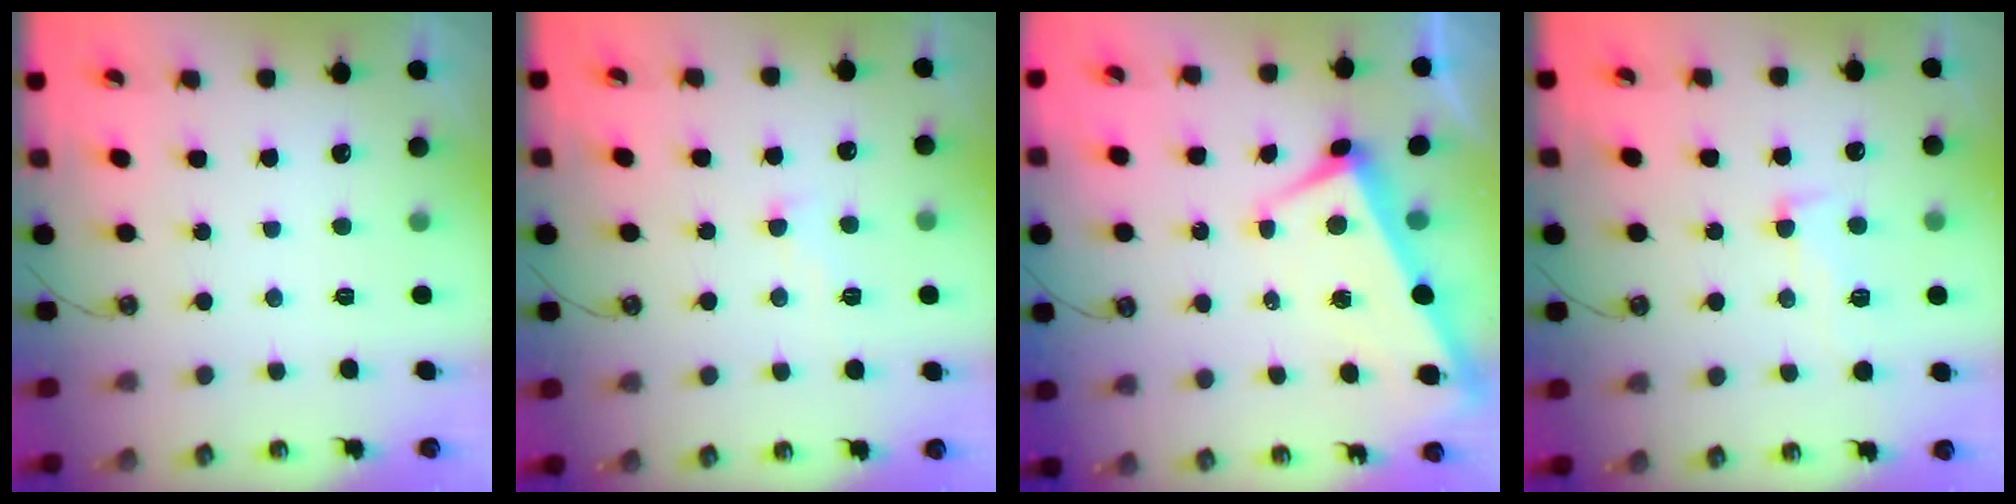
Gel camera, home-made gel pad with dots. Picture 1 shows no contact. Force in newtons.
{"total": 0.8, "press": 0.4, "slide": 0.7}
{"total": 1.6, "press": 1.2, "slide": 0.9}
{"total": 4.6, "press": 4.2, "slide": 1.8}